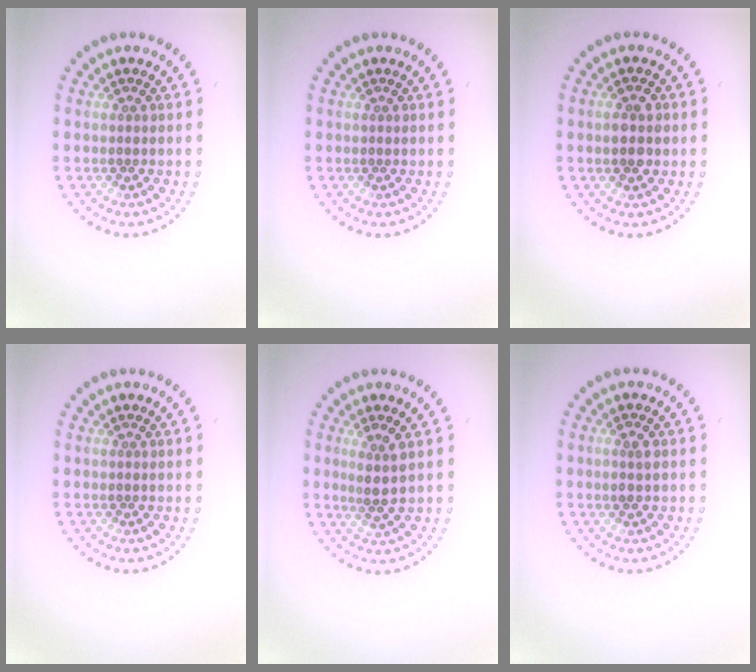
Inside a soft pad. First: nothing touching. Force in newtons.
{"total": 0.0}
{"total": 2.8, "press": 2.8, "slide": 0.1}
{"total": 0.0}
{"total": 2.2, "press": 1.7, "slide": 1.5}
{"total": 1.4, "press": 1.4, "slide": 0.3}